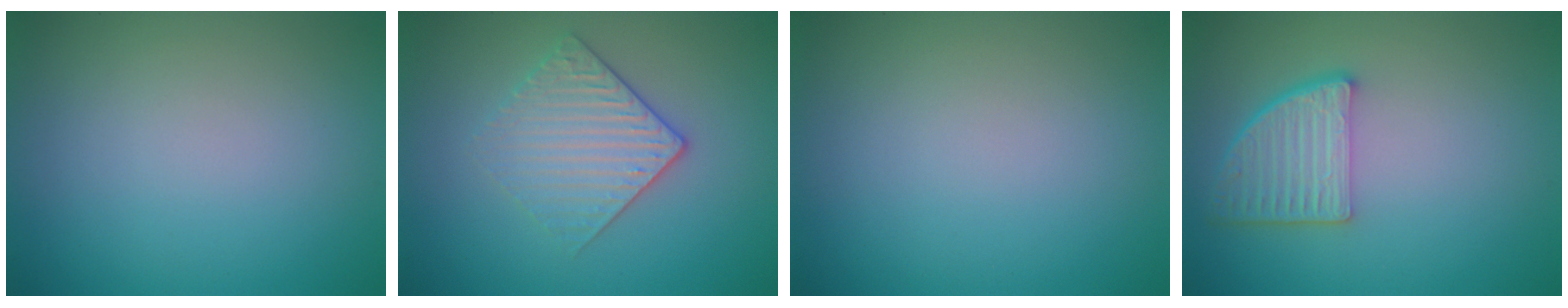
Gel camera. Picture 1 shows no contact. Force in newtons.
{"total": 3.2, "press": 2.9, "slide": 1.4}
{"total": 0.0}
{"total": 4.5, "press": 3.5, "slide": 2.8}